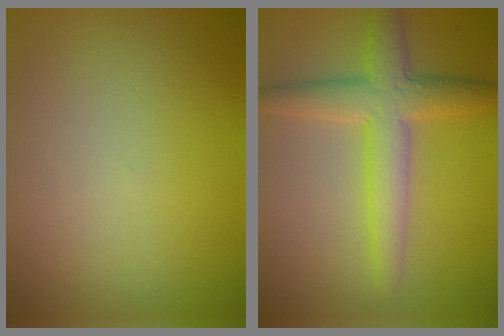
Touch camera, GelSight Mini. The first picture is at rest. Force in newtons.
{"total": 4.9, "press": 4.9, "slide": 0.1}